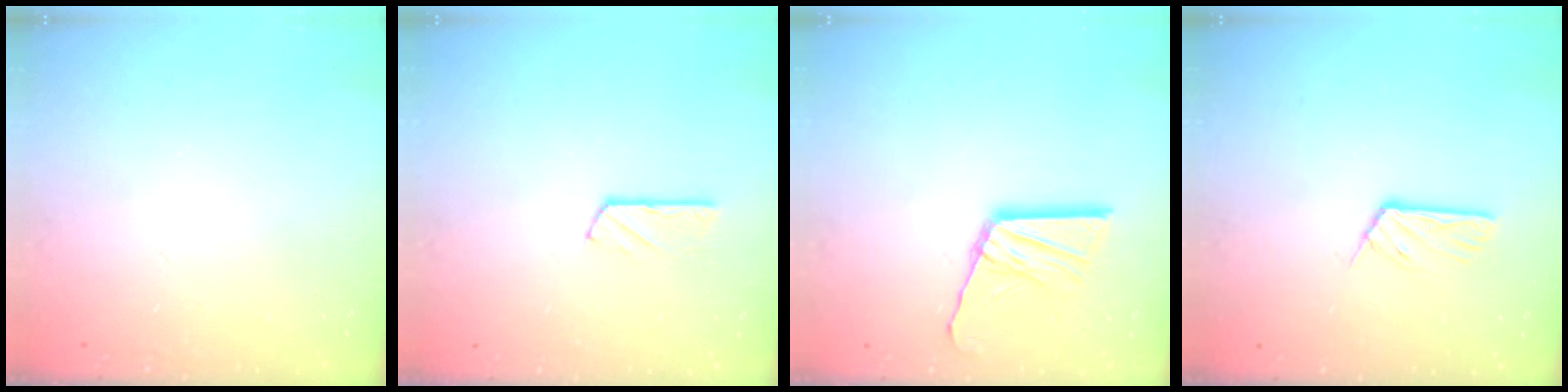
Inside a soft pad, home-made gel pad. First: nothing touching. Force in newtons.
{"total": 2.9, "press": 2.9, "slide": 0.2}
{"total": 12.9, "press": 12.9, "slide": 1.2}
{"total": 4.7, "press": 4.7, "slide": 0.2}